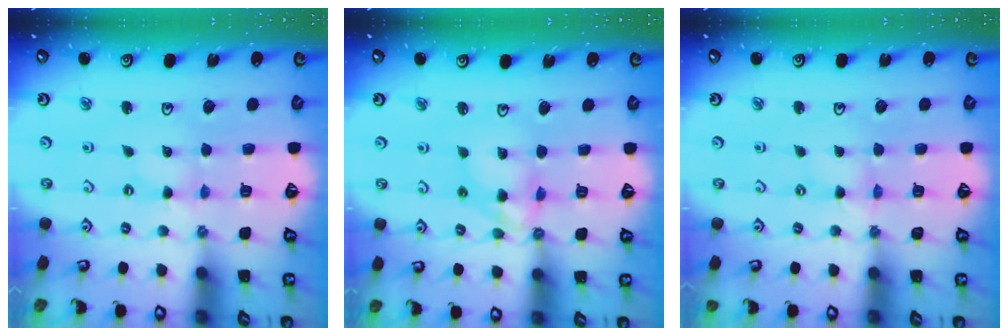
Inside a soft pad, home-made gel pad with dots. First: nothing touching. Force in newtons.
{"total": 9.6, "press": 9.6, "slide": 1.0}
{"total": 0.6, "press": 0.6, "slide": 0.2}